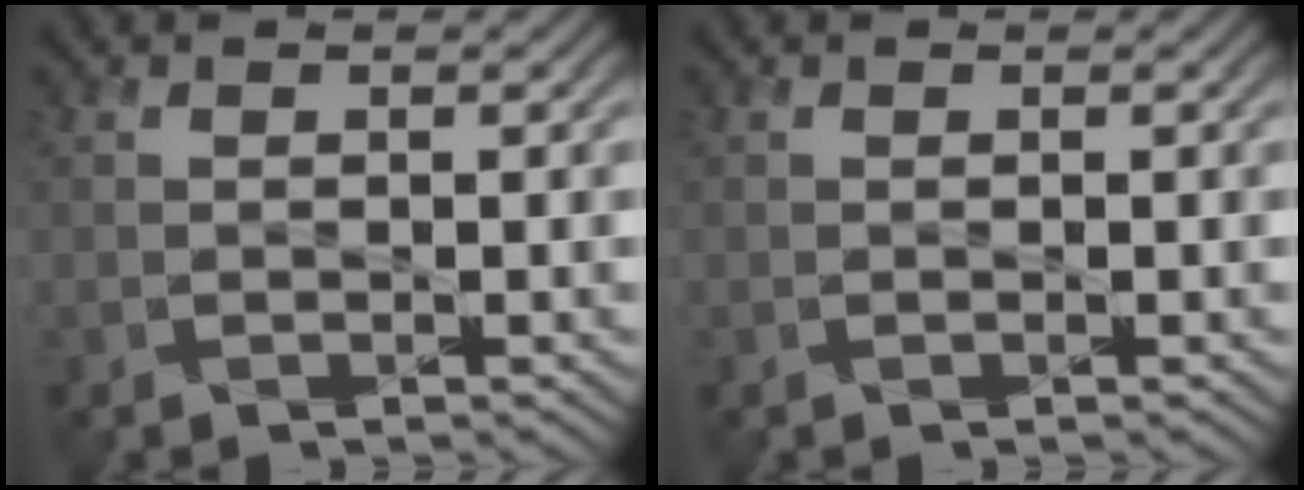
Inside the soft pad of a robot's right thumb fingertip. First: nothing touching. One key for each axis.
{"total": 0.0}